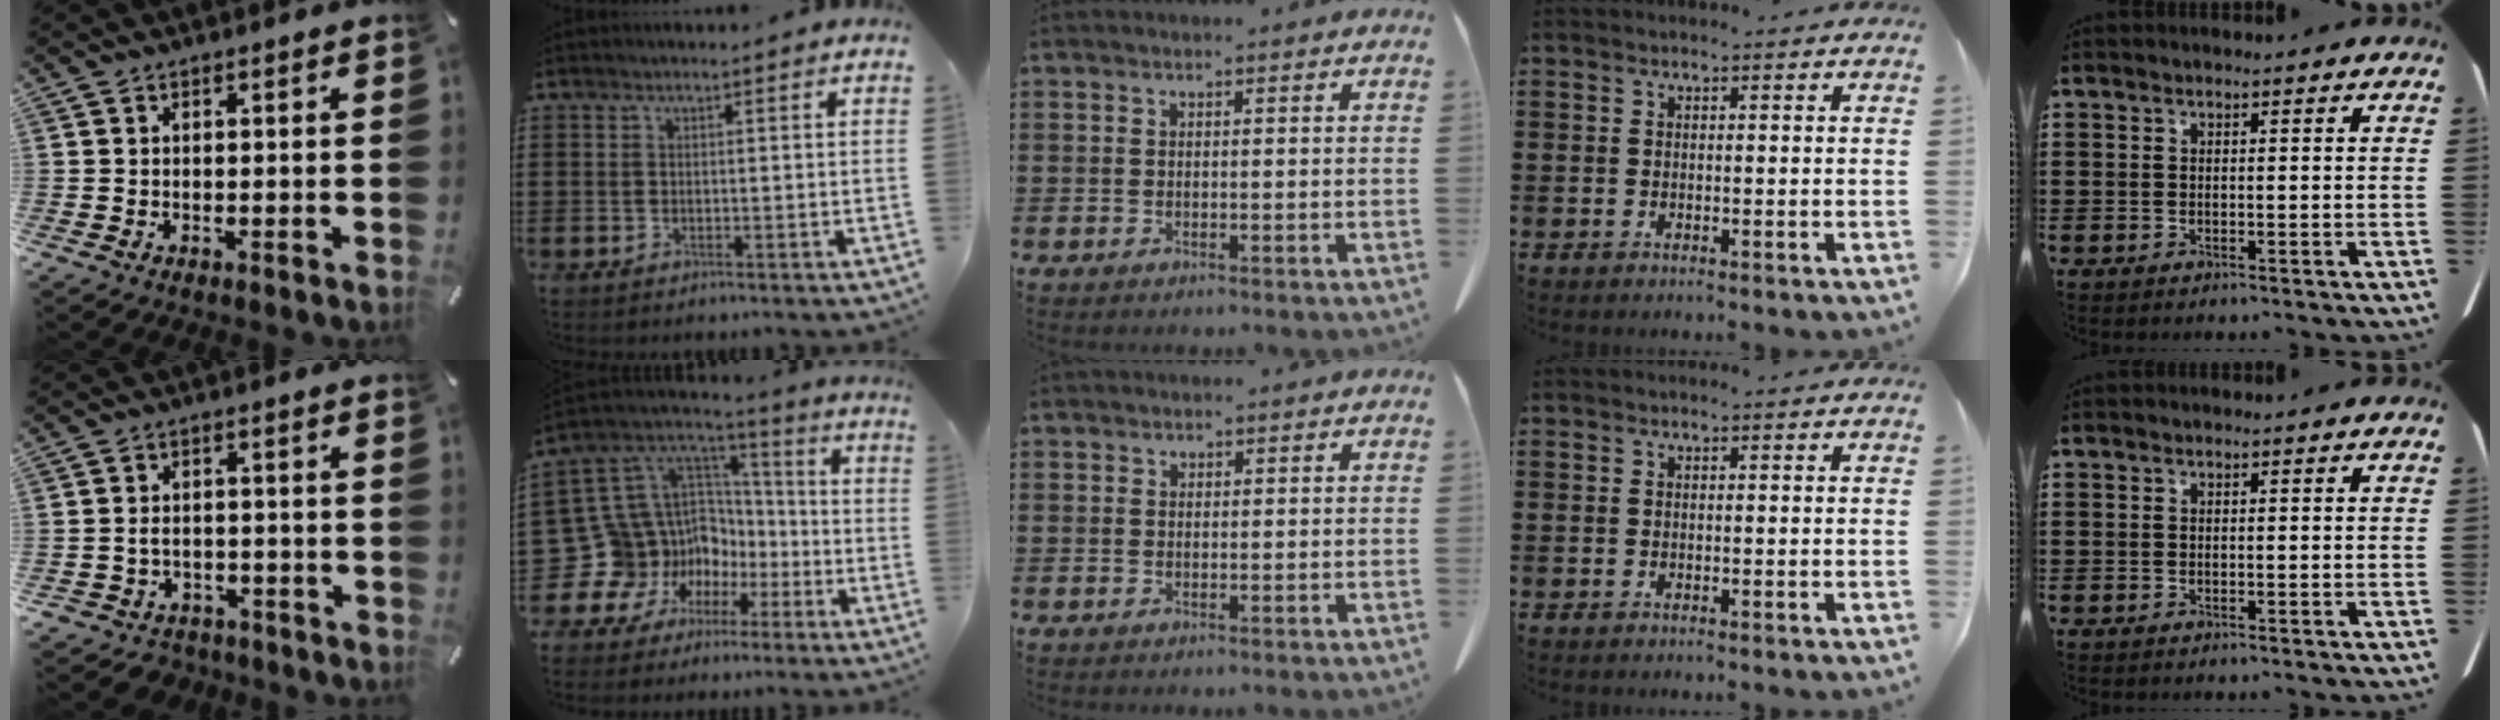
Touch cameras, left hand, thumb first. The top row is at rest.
{"thumb": {"total": 3.8, "force": [-1.7, 3.1, 1.5], "torque": [-0.035, 0.004, -0.034]}, "index": {"total": 13.1, "force": [-5.3, 11.9, 1.4], "torque": [-0.094, -0.026, -0.058]}, "middle": {"total": 0.6, "force": [0.5, 0.3, 0.0], "torque": [-0.002, 0.001, 0.011]}}